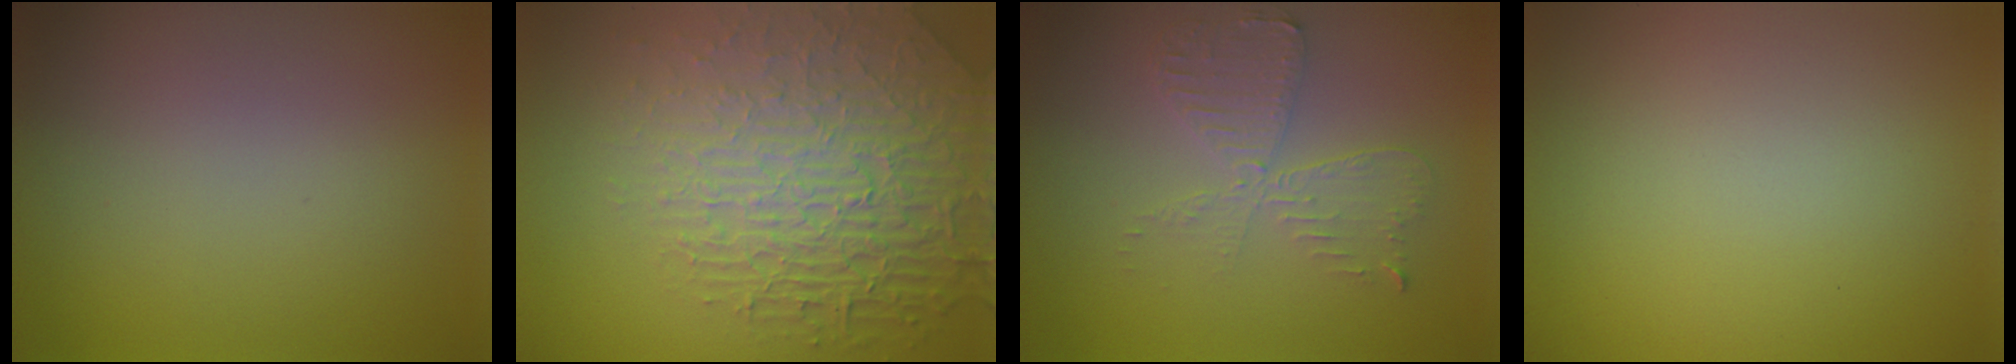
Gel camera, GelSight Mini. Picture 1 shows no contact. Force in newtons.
{"total": 7.5, "press": 5.8, "slide": 4.8}
{"total": 3.6, "press": 3.1, "slide": 1.9}
{"total": 0.0}